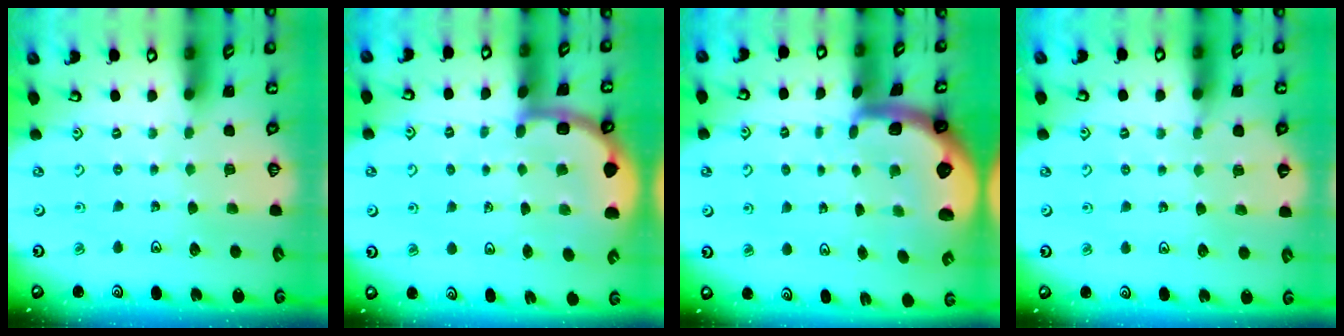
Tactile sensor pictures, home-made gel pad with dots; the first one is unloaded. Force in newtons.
{"total": 5.6, "press": 5.4, "slide": 1.5}
{"total": 3.6, "press": 3.5, "slide": 0.9}
{"total": 4.5, "press": 4.5, "slide": 0.7}